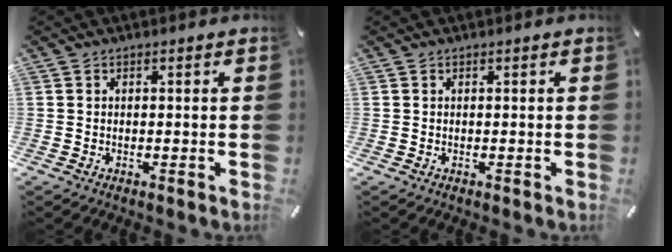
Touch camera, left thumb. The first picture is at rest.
{"total": 0.0}